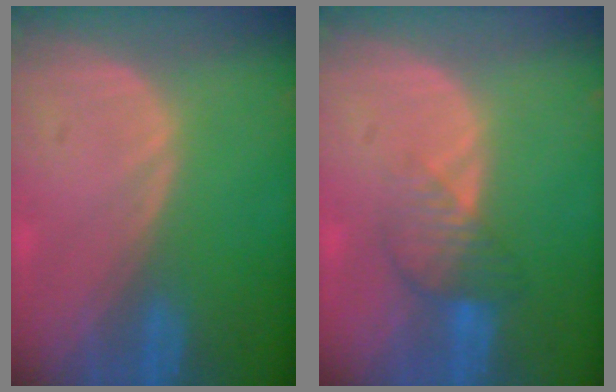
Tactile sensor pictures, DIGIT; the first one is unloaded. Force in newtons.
{"total": 4.5, "press": 3.9, "slide": 2.3}